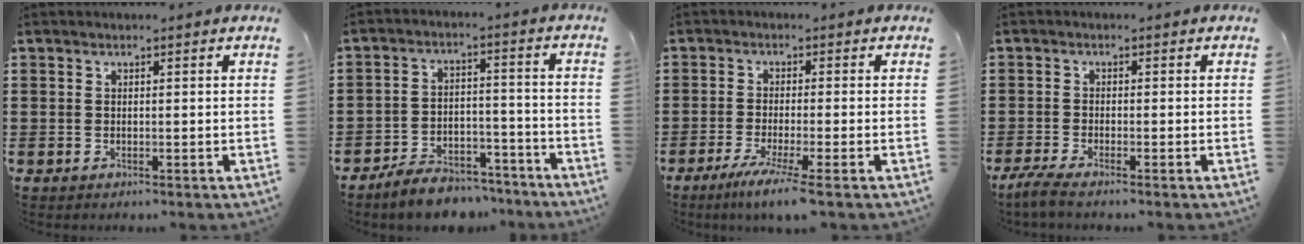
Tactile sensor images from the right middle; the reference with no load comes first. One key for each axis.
{"total": 6.7, "fx": -6.4, "fy": 1.5, "fz": 1.4, "tx": -0.022, "ty": 0.017, "tz": -0.122}
{"total": 4.4, "fx": -3.0, "fy": -0.5, "fz": 3.2, "tx": -0.065, "ty": -0.022, "tz": -0.054}
{"total": 2.2, "fx": -1.9, "fy": -0.1, "fz": 1.2, "tx": -0.037, "ty": -0.008, "tz": -0.040}